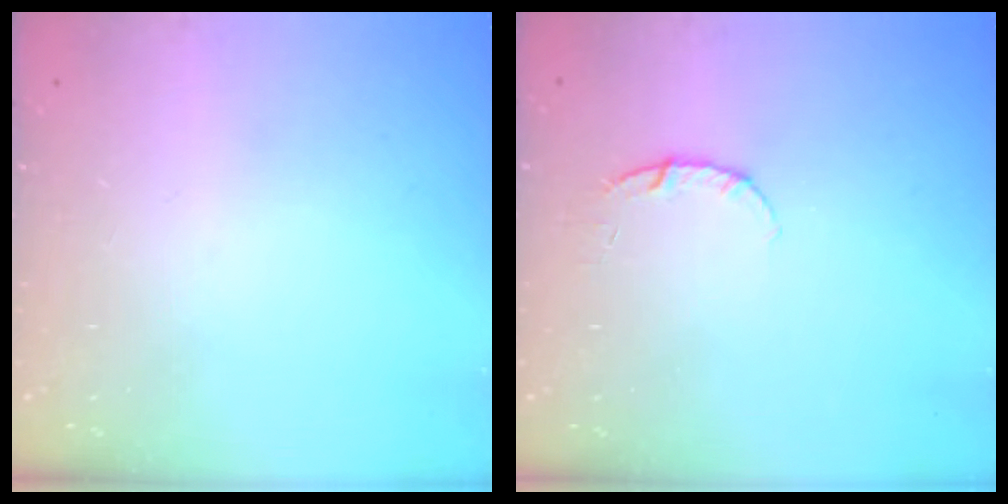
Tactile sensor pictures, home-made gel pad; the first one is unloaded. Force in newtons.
{"total": 3.8, "press": 3.8, "slide": 0.3}